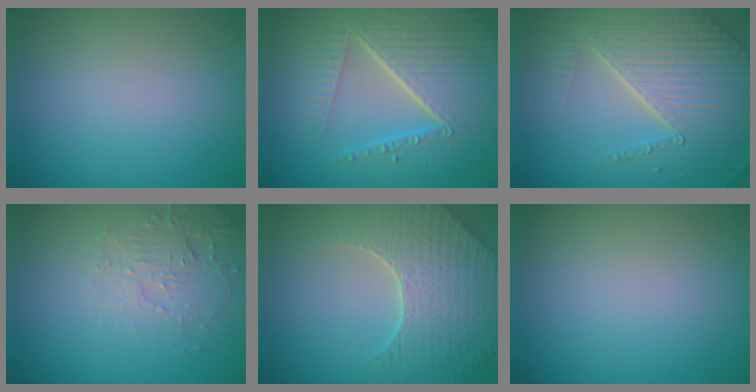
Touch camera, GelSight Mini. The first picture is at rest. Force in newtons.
{"total": 8.4, "press": 6.1, "slide": 5.8}
{"total": 7.0, "press": 5.4, "slide": 4.4}
{"total": 3.2, "press": 3.1, "slide": 0.7}
{"total": 5.4, "press": 5.1, "slide": 1.7}
{"total": 0.0}